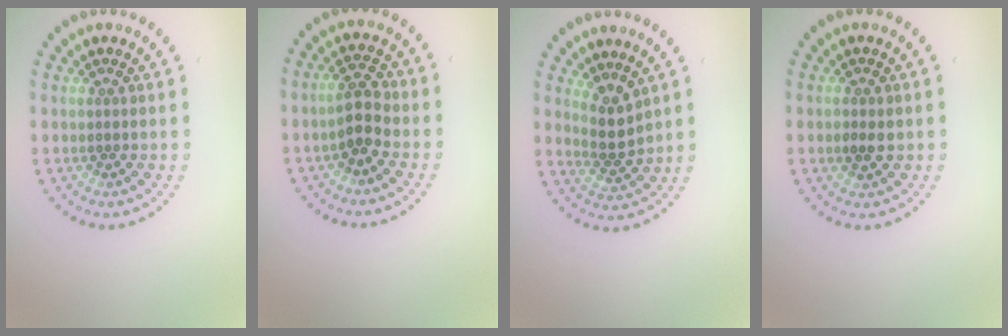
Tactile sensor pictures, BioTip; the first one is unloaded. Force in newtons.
{"total": 2.5, "press": 2.4, "slide": 0.7}
{"total": 2.5, "press": 2.0, "slide": 1.5}
{"total": 1.5, "press": 1.5, "slide": 0.1}